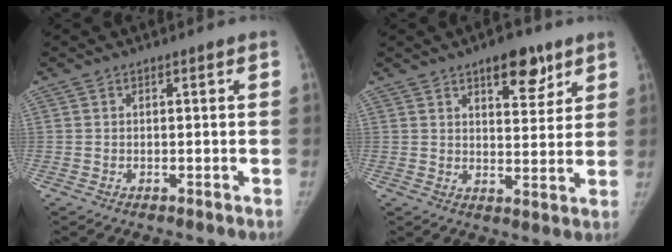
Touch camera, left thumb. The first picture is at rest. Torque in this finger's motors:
{"motor_torque": [0.31, -0.08, 0.90, -0.38, 0.12]}